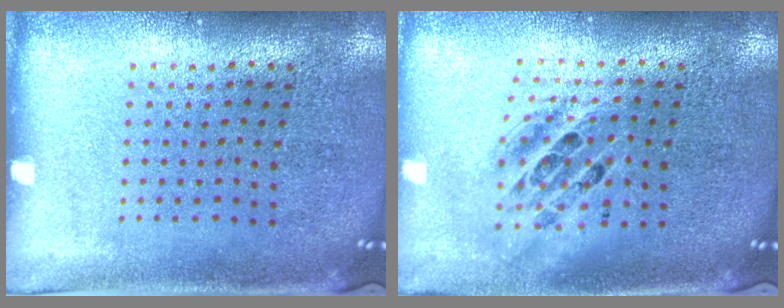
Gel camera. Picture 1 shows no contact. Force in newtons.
{"total": 1.7, "press": 1.4, "slide": 1.0}